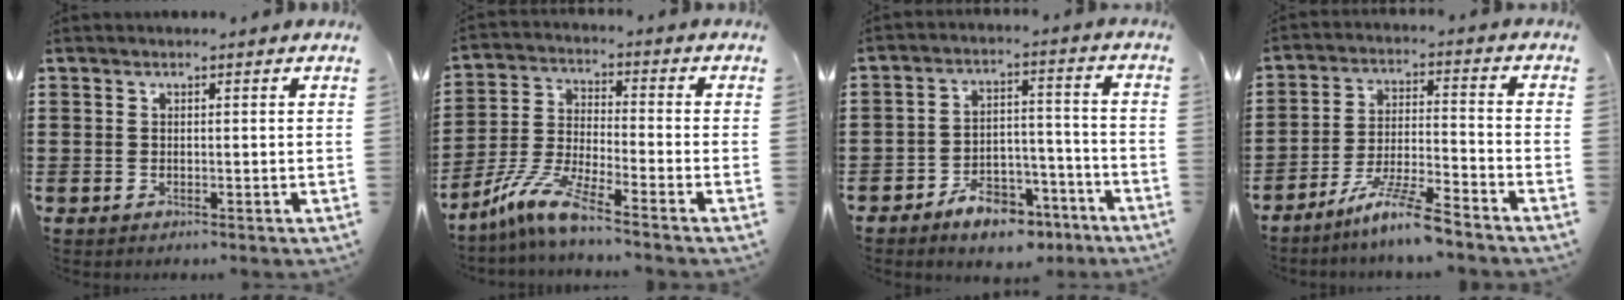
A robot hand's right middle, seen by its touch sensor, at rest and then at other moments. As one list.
[{"total": 8.1, "force": [-6.4, 0.3, 4.9], "torque": [-0.119, -0.016, -0.131]}, {"total": 7.2, "force": [-6.0, 2.8, 2.9], "torque": [-0.048, 0.022, -0.110]}, {"total": 8.2, "force": [-6.8, 0.0, 4.6], "torque": [-0.100, -0.009, -0.131]}]